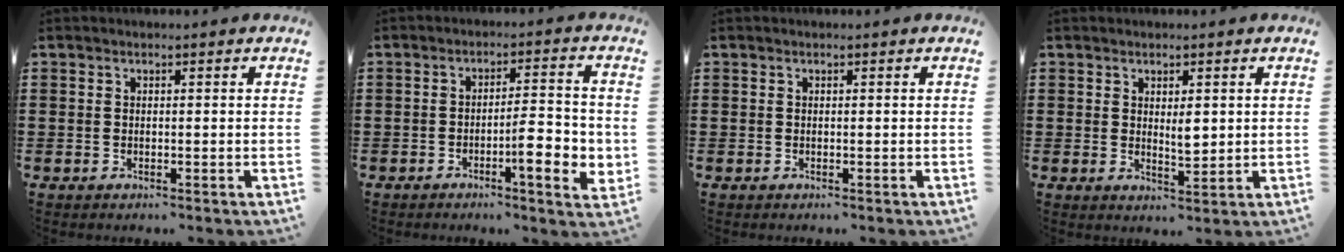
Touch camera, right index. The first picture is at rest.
{"total": 6.9, "force": [-2.1, 1.4, 6.4], "torque": [-0.088, -0.010, -0.037]}
{"total": 0.0}
{"total": 2.9, "force": [0.9, 1.3, 2.5], "torque": [-0.034, -0.003, 0.012]}